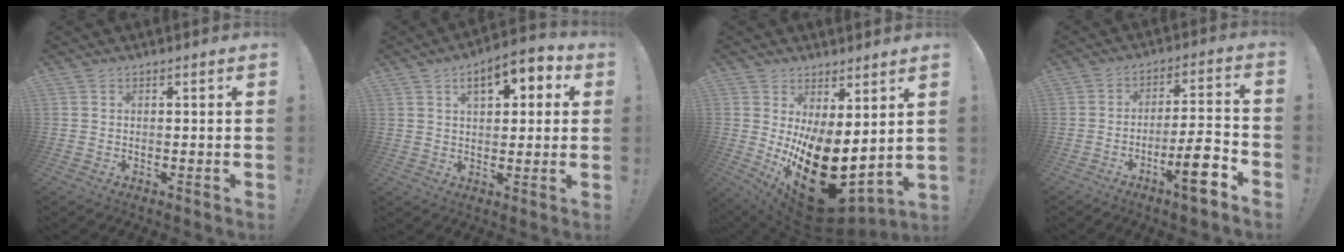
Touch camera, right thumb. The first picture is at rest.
{"total": 9.0, "force": [3.5, 4.8, 6.8], "torque": [-0.096, -0.004, 0.057]}
{"total": 19.6, "force": [-3.6, 10.3, 16.3], "torque": [-0.271, 0.009, -0.033]}
{"total": 11.9, "force": [-6.4, 2.2, 9.8], "torque": [-0.135, 0.032, -0.103]}